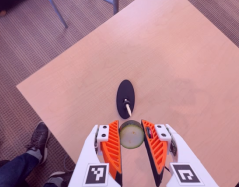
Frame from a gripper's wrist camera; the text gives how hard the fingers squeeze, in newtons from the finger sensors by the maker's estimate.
{"total": 9.7, "left": 10.0, "right": 9.4}